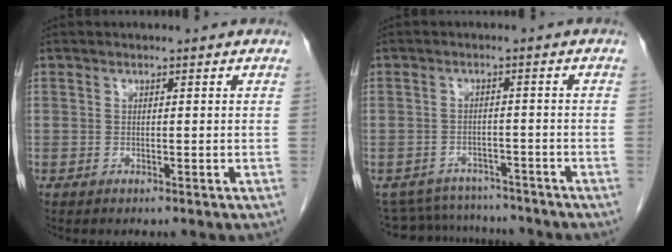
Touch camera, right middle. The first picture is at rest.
{"total": 9.2, "force": [-8.9, 2.6, 0.8], "torque": [-0.014, 0.010, -0.119]}